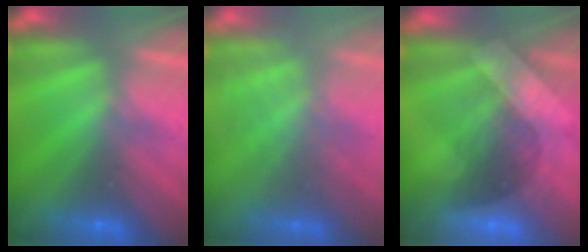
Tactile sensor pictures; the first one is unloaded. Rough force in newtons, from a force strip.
{"total": 3.0}
{"total": 3.0}